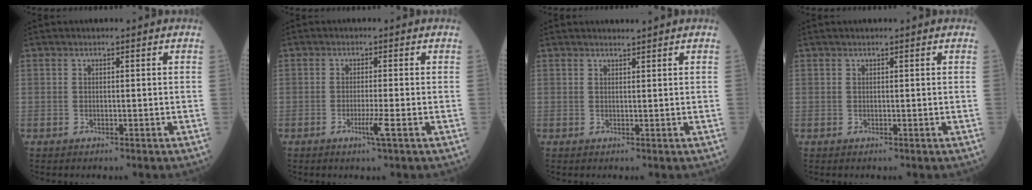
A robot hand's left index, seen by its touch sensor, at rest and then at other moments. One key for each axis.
{"total": 2.7, "fx": -1.2, "fy": -0.4, "fz": 2.3, "tx": -0.046, "ty": -0.006, "tz": -0.022}
{"total": 0.9, "fx": 0.9, "fy": -0.3, "fz": 0.1, "tx": -0.007, "ty": -0.002, "tz": 0.018}
{"total": 1.2, "fx": 0.9, "fy": 0.4, "fz": 0.7, "tx": -0.006, "ty": 0.018, "tz": 0.009}